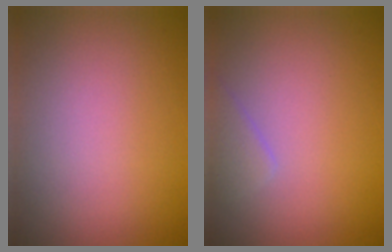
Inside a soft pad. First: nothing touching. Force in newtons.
{"total": 1.3, "press": 1.3, "slide": 0.1}